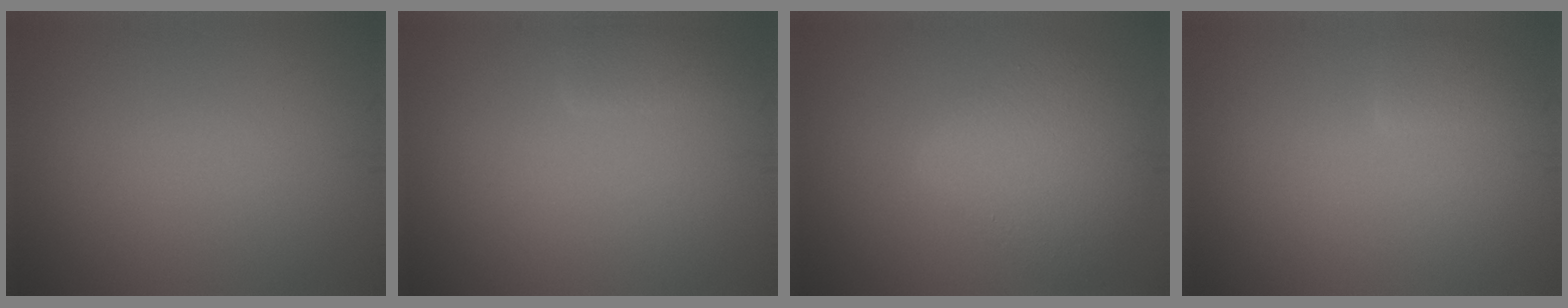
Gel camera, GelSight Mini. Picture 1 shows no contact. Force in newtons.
{"total": 1.6, "press": 1.5, "slide": 0.2}
{"total": 5.0, "press": 5.0, "slide": 0.2}
{"total": 1.4, "press": 1.4, "slide": 0.1}